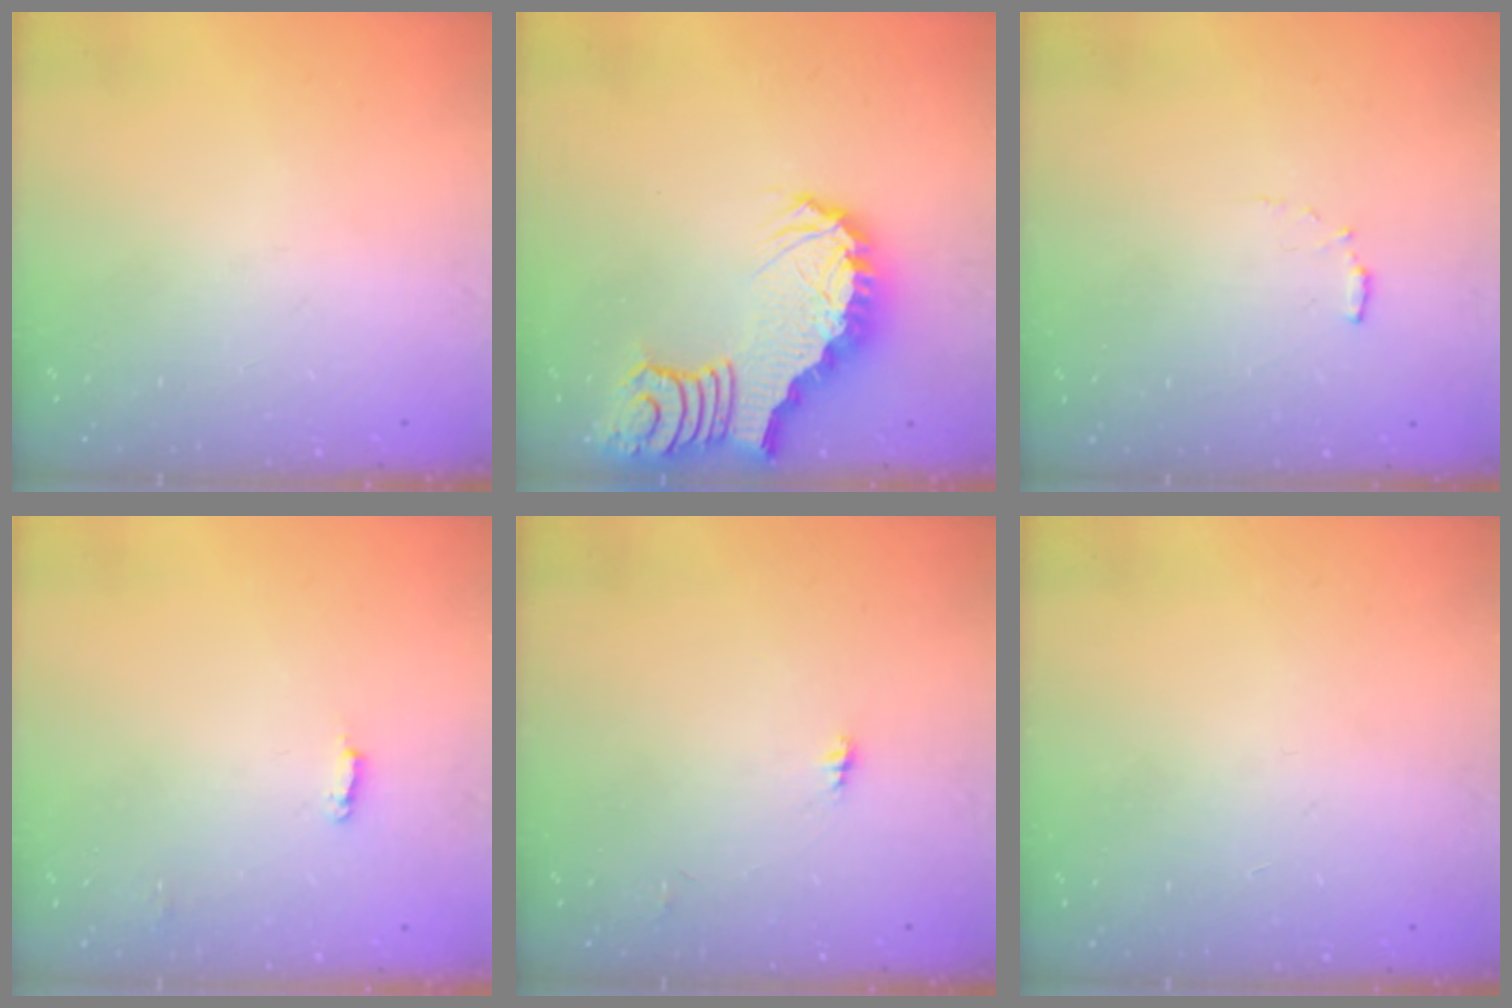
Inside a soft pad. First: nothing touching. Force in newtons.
{"total": 3.5, "press": 3.4, "slide": 0.8}
{"total": 5.6, "press": 5.6, "slide": 0.5}
{"total": 4.6, "press": 4.6, "slide": 0.4}
{"total": 2.9, "press": 2.9, "slide": 0.3}
{"total": 1.4, "press": 1.4, "slide": 0.1}